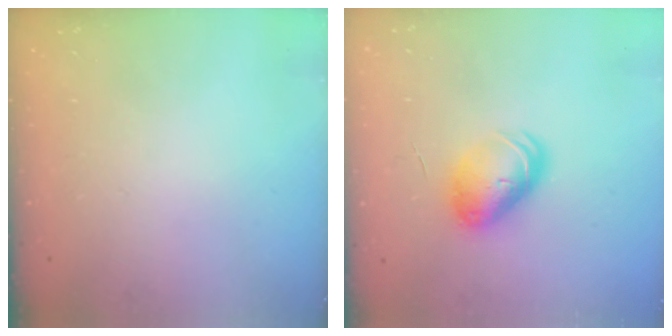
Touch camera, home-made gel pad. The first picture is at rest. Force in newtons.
{"total": 8.3, "press": 8.2, "slide": 0.7}